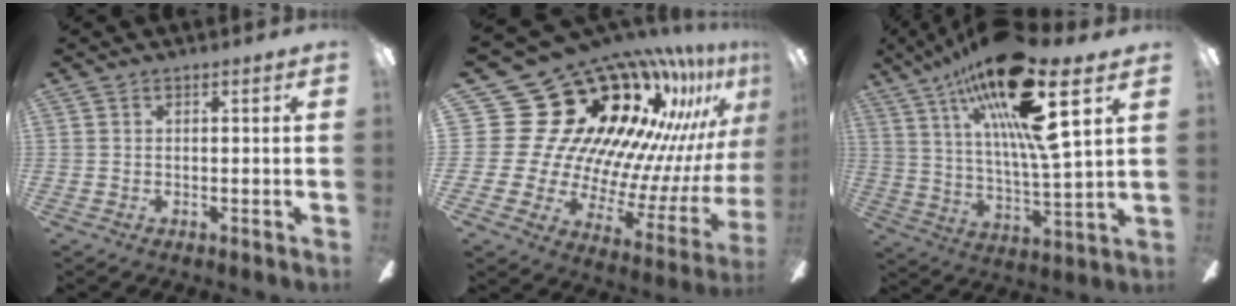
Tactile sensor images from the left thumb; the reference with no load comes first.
{"total": 29.1, "force": [19.1, 17.1, 13.7], "torque": [-0.162, -0.213, 0.402]}
{"total": 22.3, "force": [13.1, 4.0, 17.6], "torque": [-0.325, -0.059, 0.197]}